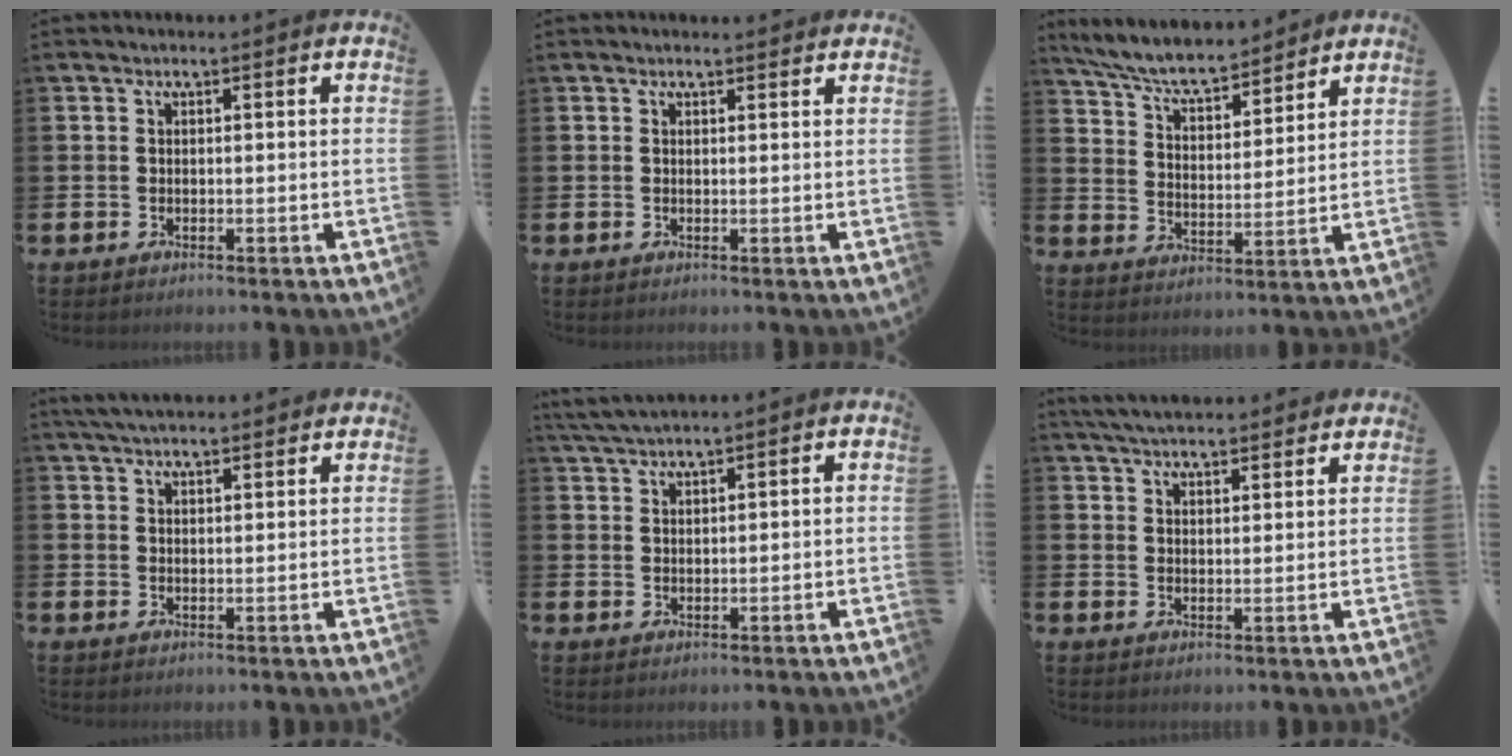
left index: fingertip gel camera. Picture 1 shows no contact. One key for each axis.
{"total": 0.8, "fx": 0.8, "fy": 0.1, "fz": 0.1, "tx": 0.011, "ty": -0.004, "tz": 0.012}
{"total": 7.1, "fx": 6.6, "fy": 1.2, "fz": 2.3, "tx": -0.071, "ty": -0.043, "tz": 0.115}
{"total": 4.0, "fx": 3.8, "fy": 0.7, "fz": 1.0, "tx": -0.024, "ty": -0.010, "tz": 0.072}
{"total": 2.8, "fx": 2.7, "fy": 0.0, "fz": 0.6, "tx": -0.021, "ty": -0.005, "tz": 0.052}
{"total": 4.6, "fx": 4.5, "fy": 0.5, "fz": 0.6, "tx": -0.020, "ty": -0.020, "tz": 0.082}